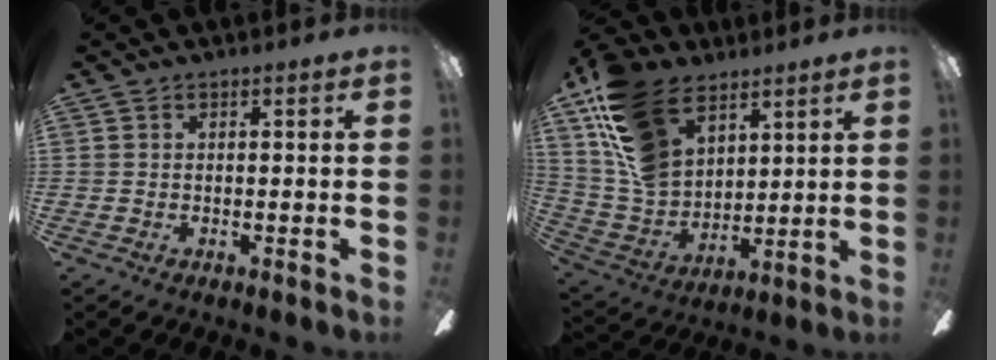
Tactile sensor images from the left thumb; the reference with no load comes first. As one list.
[{"total": 18.7, "force": [10.7, 11.6, 9.9], "torque": [-0.221, -0.040, 0.209]}]